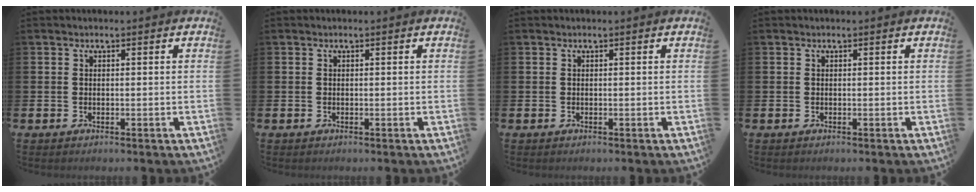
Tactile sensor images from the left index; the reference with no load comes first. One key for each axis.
{"total": 0.0}
{"total": 0.0}
{"total": 0.0}